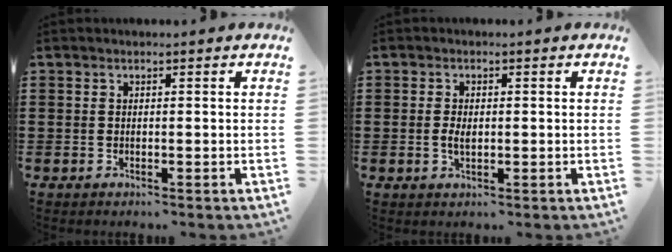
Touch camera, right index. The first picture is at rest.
{"total": 2.2, "force": [-0.2, 1.1, 1.9], "torque": [-0.044, 0.000, -0.006]}